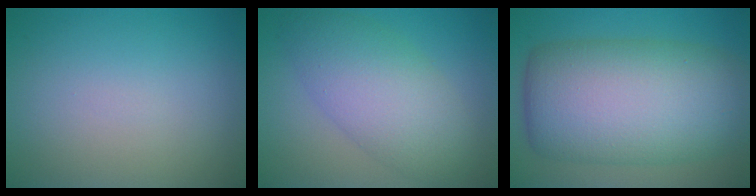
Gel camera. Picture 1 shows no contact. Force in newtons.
{"total": 6.9, "press": 6.9, "slide": 0.2}
{"total": 13.3, "press": 13.3, "slide": 0.3}